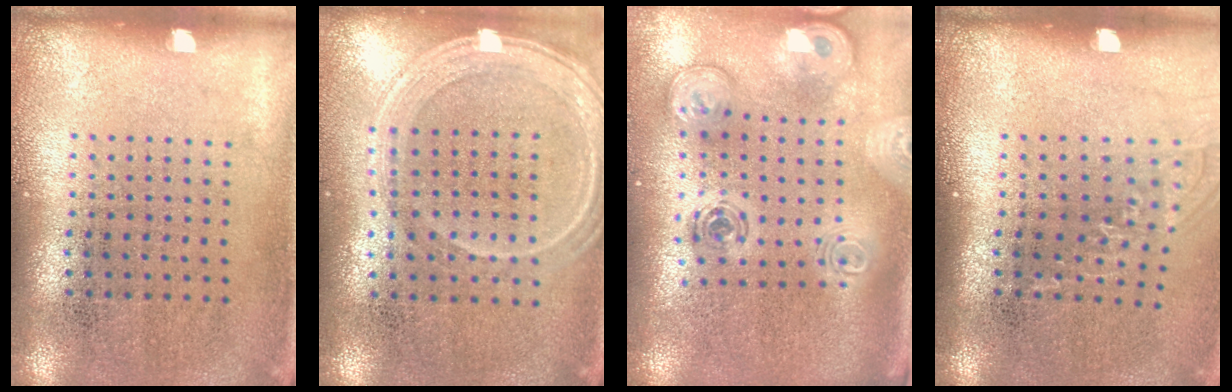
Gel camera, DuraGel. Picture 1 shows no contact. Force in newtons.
{"total": 1.2, "press": 1.1, "slide": 0.3}
{"total": 2.5, "press": 1.8, "slide": 1.7}
{"total": 1.1, "press": 0.9, "slide": 0.6}